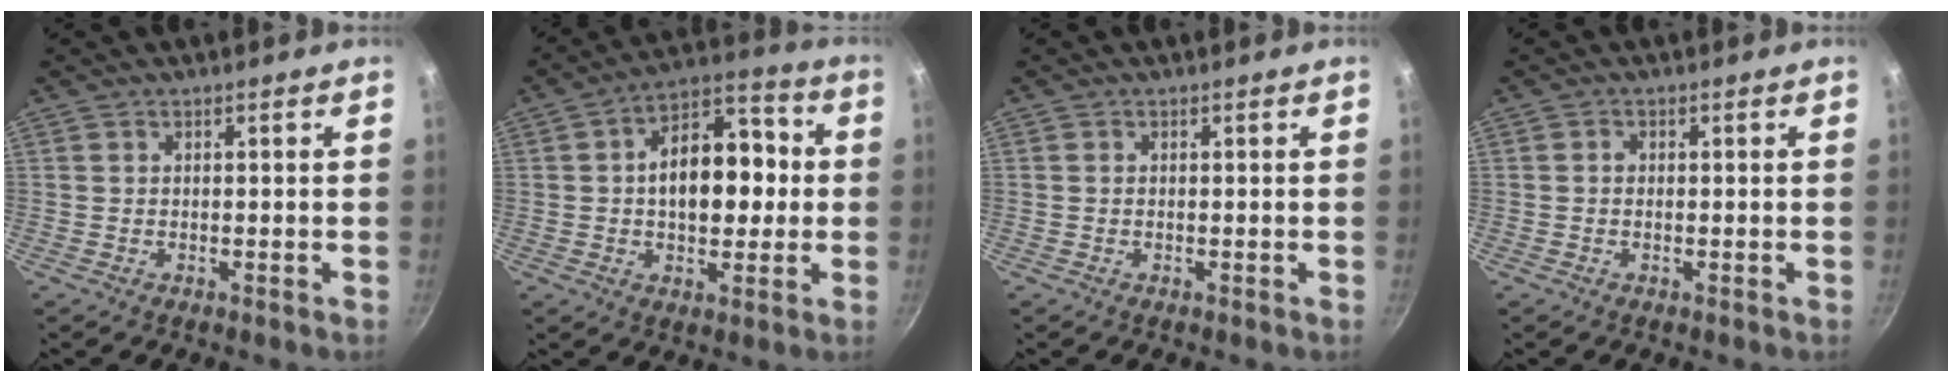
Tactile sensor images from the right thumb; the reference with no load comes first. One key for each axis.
{"total": 15.2, "fx": 0.7, "fy": 9.1, "fz": 12.2, "tx": -0.147, "ty": 0.030, "tz": 0.002}
{"total": 0.0}
{"total": 0.9, "fx": -0.1, "fy": 0.8, "fz": 0.5, "tx": -0.002, "ty": 0.003, "tz": -0.005}